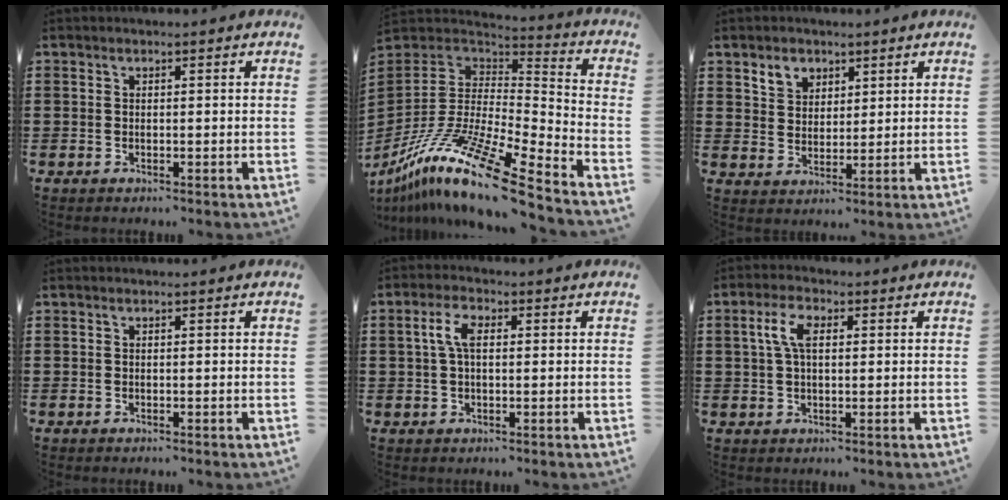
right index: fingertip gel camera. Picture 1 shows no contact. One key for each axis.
{"total": 16.0, "fx": -11.2, "fy": 1.7, "fz": 11.4, "tx": -0.228, "ty": 0.018, "tz": -0.212}
{"total": 3.8, "fx": 2.5, "fy": 2.8, "fz": 0.7, "tx": -0.027, "ty": 0.012, "tz": 0.046}
{"total": 0.0}
{"total": 4.2, "fx": 0.6, "fy": 1.9, "fz": 3.7, "tx": -0.084, "ty": 0.009, "tz": 0.006}
{"total": 4.9, "fx": 1.1, "fy": 2.3, "fz": 4.2, "tx": -0.089, "ty": 0.013, "tz": 0.017}